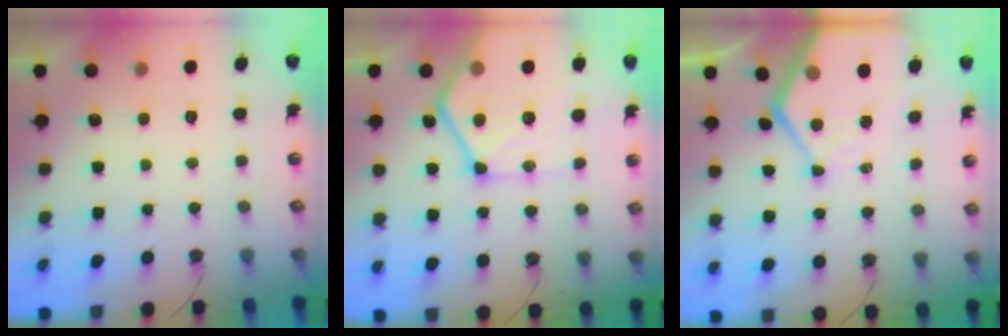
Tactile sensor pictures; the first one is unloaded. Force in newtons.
{"total": 21.8, "press": 21.7, "slide": 2.3}
{"total": 11.5, "press": 11.5, "slide": 1.1}